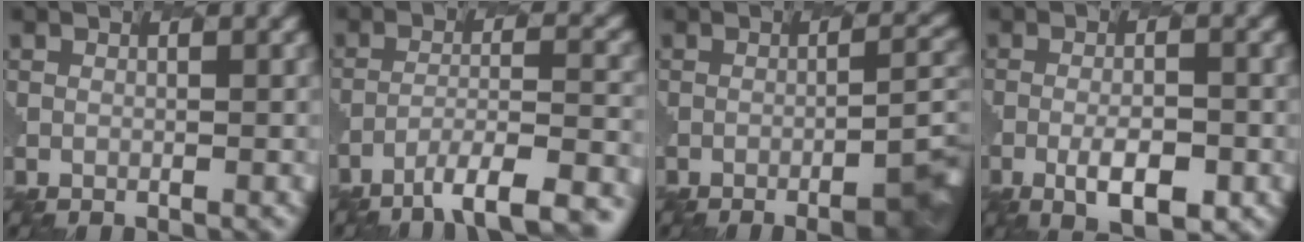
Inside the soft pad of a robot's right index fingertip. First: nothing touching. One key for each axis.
{"total": 9.1, "fx": -6.7, "fy": 2.2, "fz": 5.7, "tx": -0.110, "ty": -0.007, "tz": -0.098}
{"total": 6.4, "fx": -3.0, "fy": 1.9, "fz": 5.4, "tx": -0.056, "ty": -0.002, "tz": -0.026}
{"total": 3.6, "fx": -1.2, "fy": 1.0, "fz": 3.2, "tx": -0.080, "ty": -0.014, "tz": -0.021}